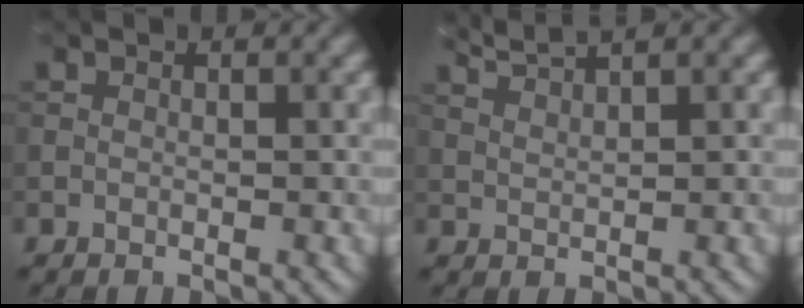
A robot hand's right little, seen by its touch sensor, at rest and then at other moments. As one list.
[{"total": 2.4, "force": [2.0, 0.3, 1.3], "torque": [-0.022, 0.008, 0.044]}]